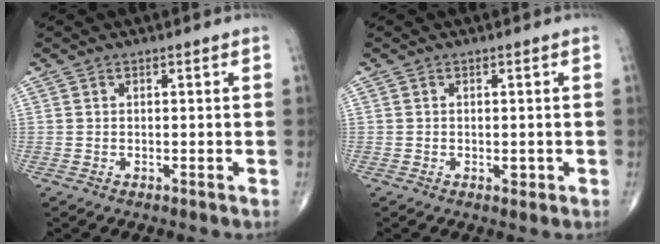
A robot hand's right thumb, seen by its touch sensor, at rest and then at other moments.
{"total": 1.1, "force": [-0.3, 0.7, 0.8], "torque": [-0.006, -0.002, -0.005]}